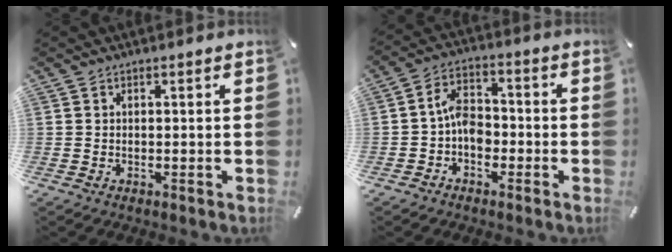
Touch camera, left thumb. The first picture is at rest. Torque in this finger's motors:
{"motor_torque": [0.07, -0.02, 0.48, 0.43, 0.07]}